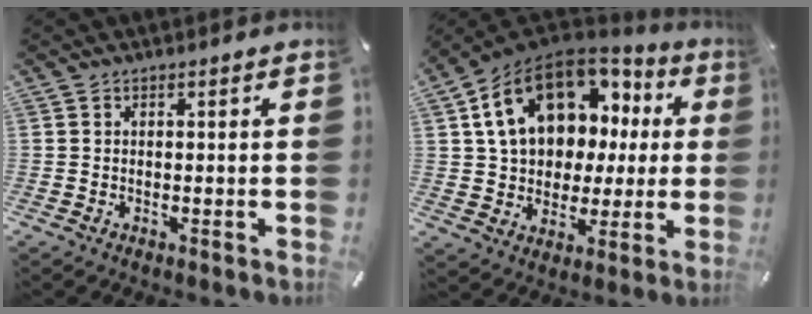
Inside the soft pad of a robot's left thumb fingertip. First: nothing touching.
{"total": 18.9, "force": [7.2, 13.4, 11.3], "torque": [-0.211, -0.027, 0.132]}